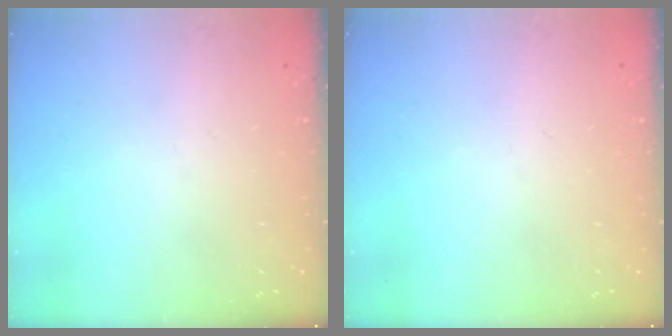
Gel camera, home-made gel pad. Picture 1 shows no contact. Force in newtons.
{"total": 0.0}